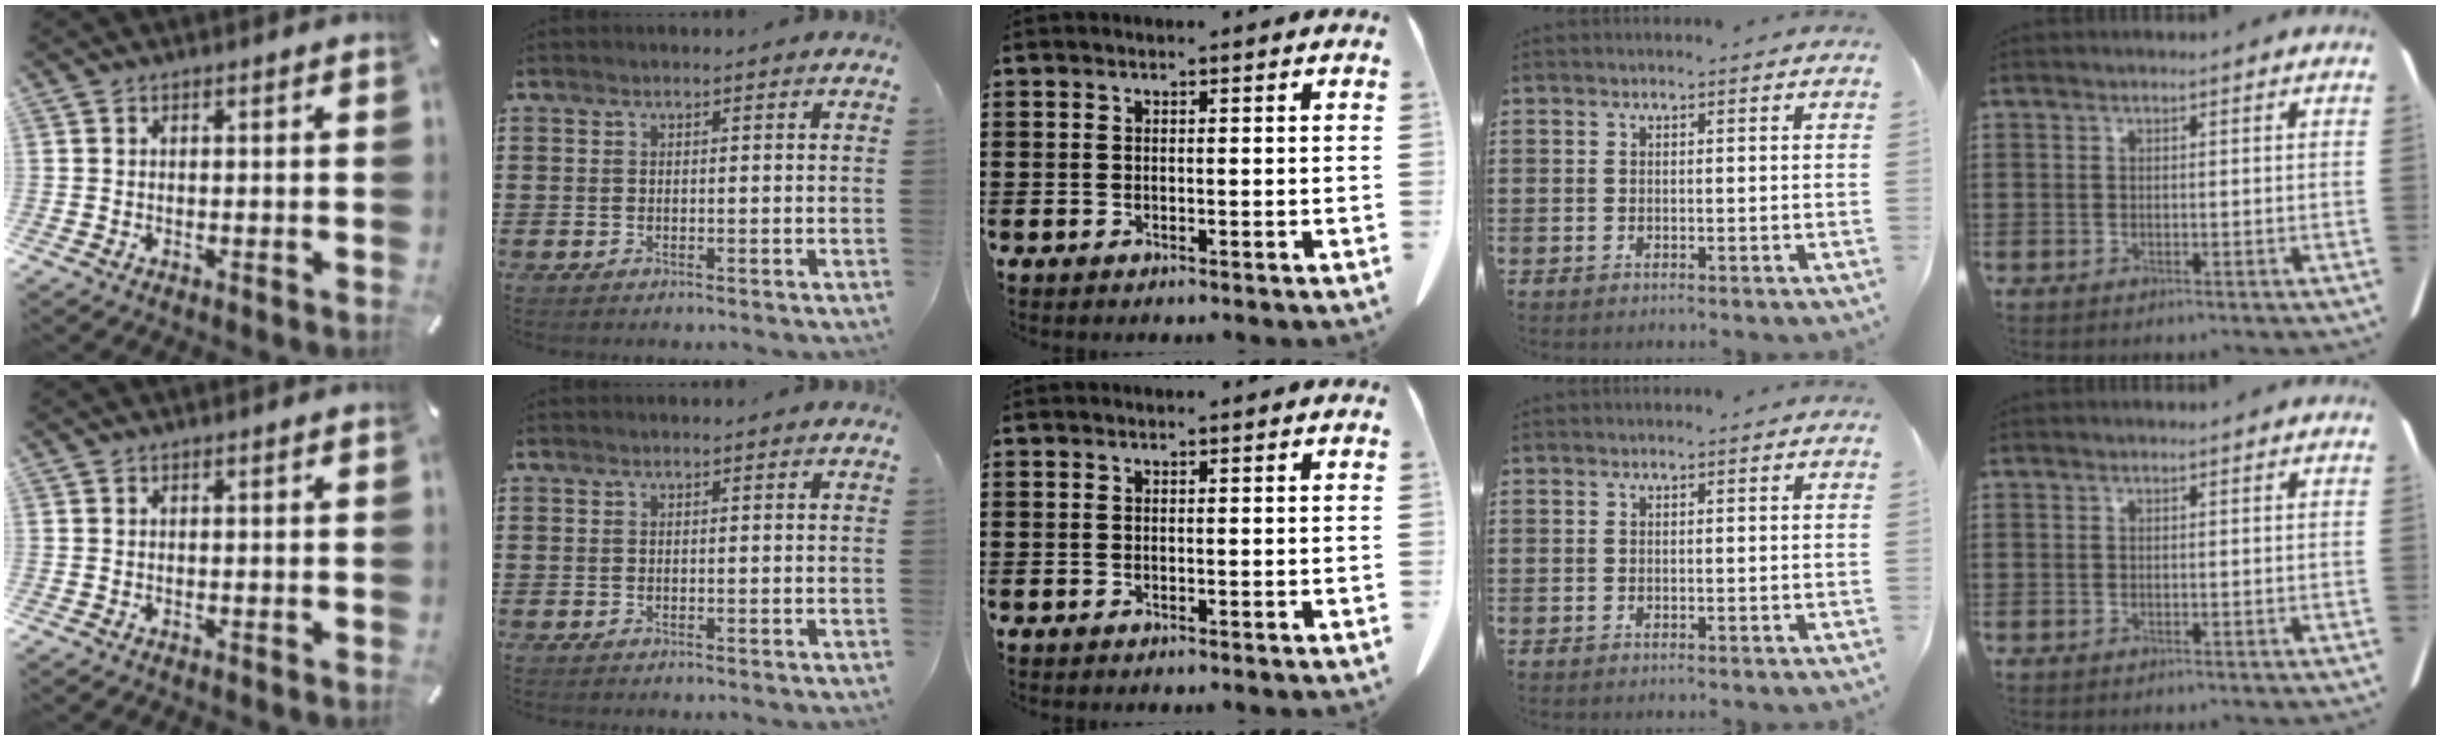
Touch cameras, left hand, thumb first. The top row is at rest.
{}